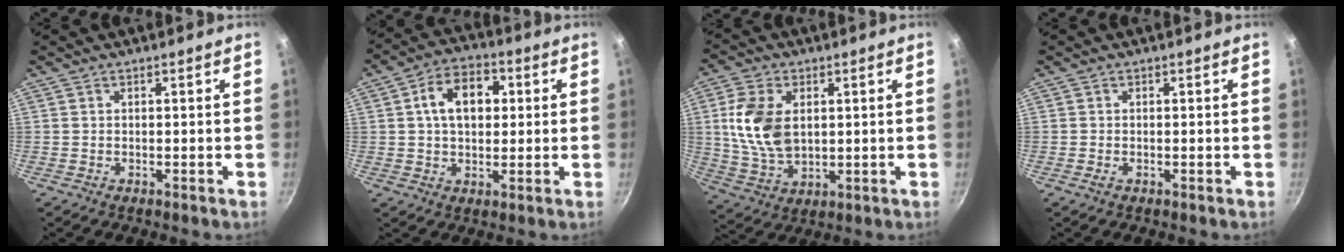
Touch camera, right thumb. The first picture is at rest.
{"total": 10.6, "force": [1.9, 7.2, 7.6], "torque": [-0.093, 0.016, 0.021]}
{"total": 12.4, "force": [2.2, 8.1, 9.2], "torque": [-0.167, -0.017, 0.047]}
{"total": 0.6, "force": [-0.3, 0.3, 0.5], "torque": [-0.010, -0.001, -0.006]}